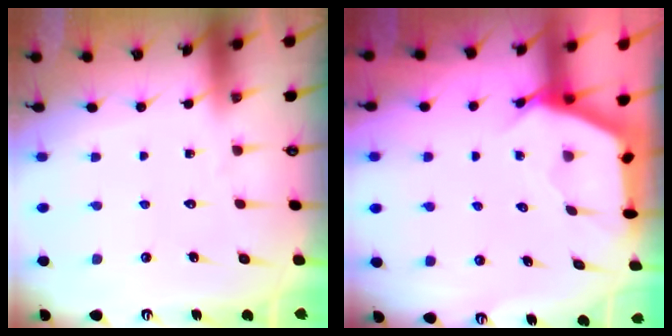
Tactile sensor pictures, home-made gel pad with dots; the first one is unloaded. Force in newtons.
{"total": 2.5, "press": 2.5, "slide": 0.3}